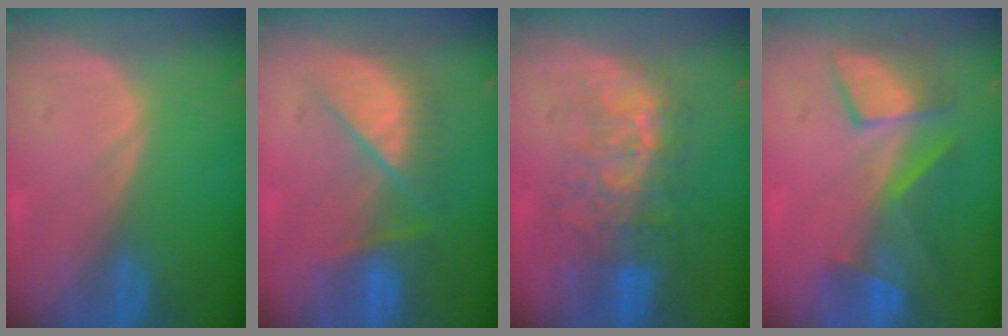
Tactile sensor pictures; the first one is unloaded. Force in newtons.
{"total": 7.2, "press": 7.2, "slide": 0.5}
{"total": 10.0, "press": 8.6, "slide": 5.2}
{"total": 7.5, "press": 7.4, "slide": 1.3}